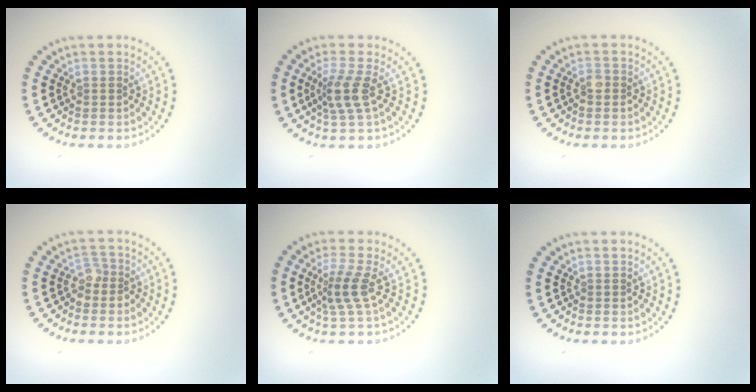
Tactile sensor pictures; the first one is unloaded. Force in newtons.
{"total": 2.7, "press": 2.0, "slide": 1.8}
{"total": 0.9, "press": 0.8, "slide": 0.5}
{"total": 1.7, "press": 1.4, "slide": 1.0}
{"total": 2.7, "press": 1.9, "slide": 1.9}
{"total": 0.0}